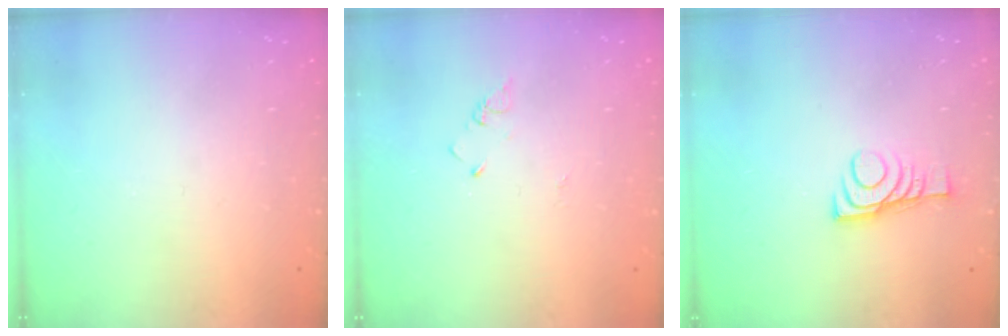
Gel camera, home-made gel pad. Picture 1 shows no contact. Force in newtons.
{"total": 2.0, "press": 2.0, "slide": 0.3}
{"total": 8.9, "press": 8.9, "slide": 0.2}